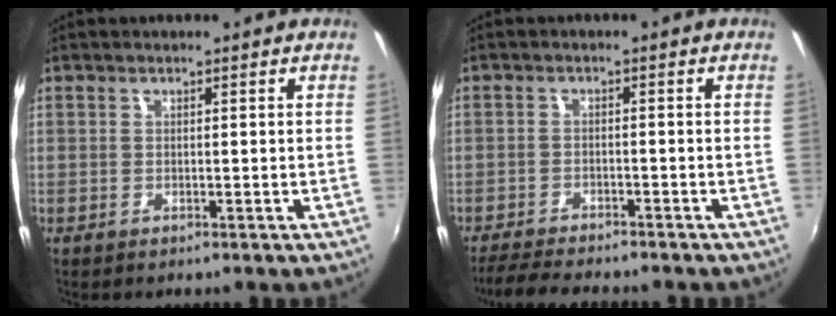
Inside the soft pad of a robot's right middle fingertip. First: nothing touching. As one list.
[{"total": 7.3, "force": [-6.7, 0.9, 2.8], "torque": [-0.078, -0.019, -0.110]}]